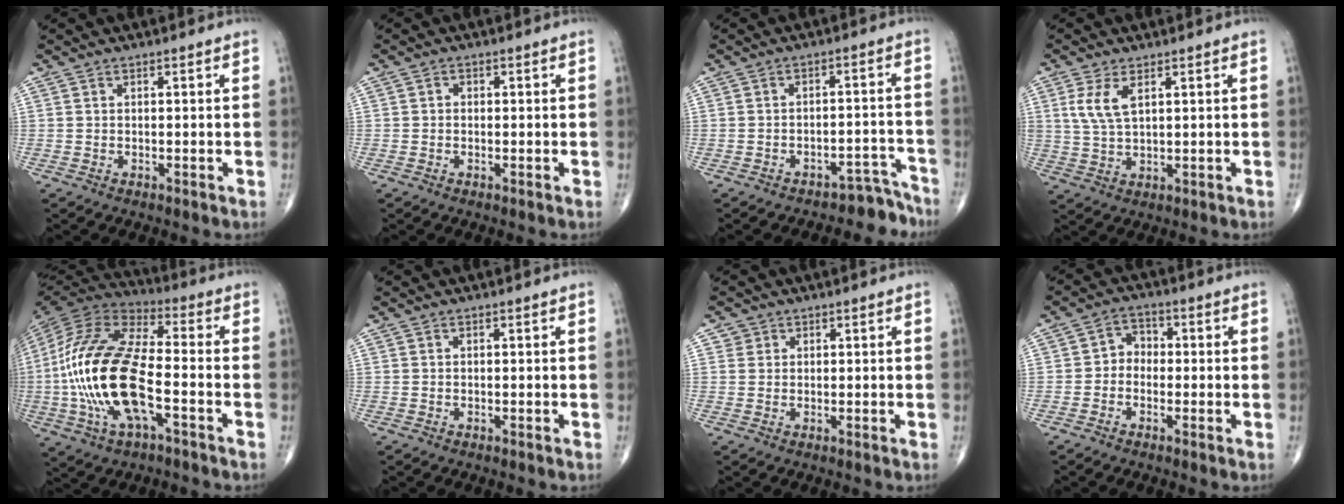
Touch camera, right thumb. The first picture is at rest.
{"total": 0.9, "force": [0.0, 0.8, 0.4], "torque": [0.000, 0.003, -0.003]}
{"total": 5.8, "force": [-5.3, 2.3, -0.4], "torque": [0.035, 0.091, -0.072]}
{"total": 5.6, "force": [2.2, 2.4, 4.5], "torque": [-0.100, -0.005, 0.053]}
{"total": 22.8, "force": [-4.5, 9.6, 20.1], "torque": [-0.439, 0.022, -0.081]}
{"total": 0.0}
{"total": 1.6, "force": [0.7, 1.5, 0.0], "torque": [0.015, -0.001, 0.005]}
{"total": 4.0, "force": [-0.7, 3.4, 1.9], "torque": [-0.008, 0.020, -0.028]}